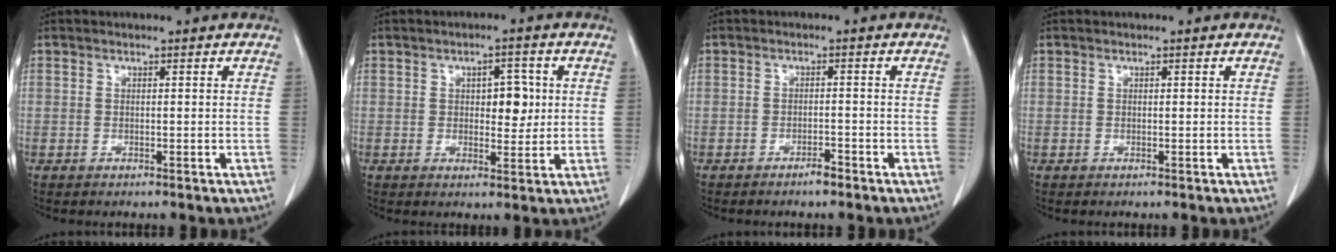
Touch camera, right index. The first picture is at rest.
{"total": 4.6, "force": [0.8, 2.4, 3.8], "torque": [-0.049, 0.005, 0.015]}
{"total": 1.7, "force": [-1.4, 0.3, 0.9], "torque": [-0.016, 0.000, -0.022]}
{"total": 0.0}